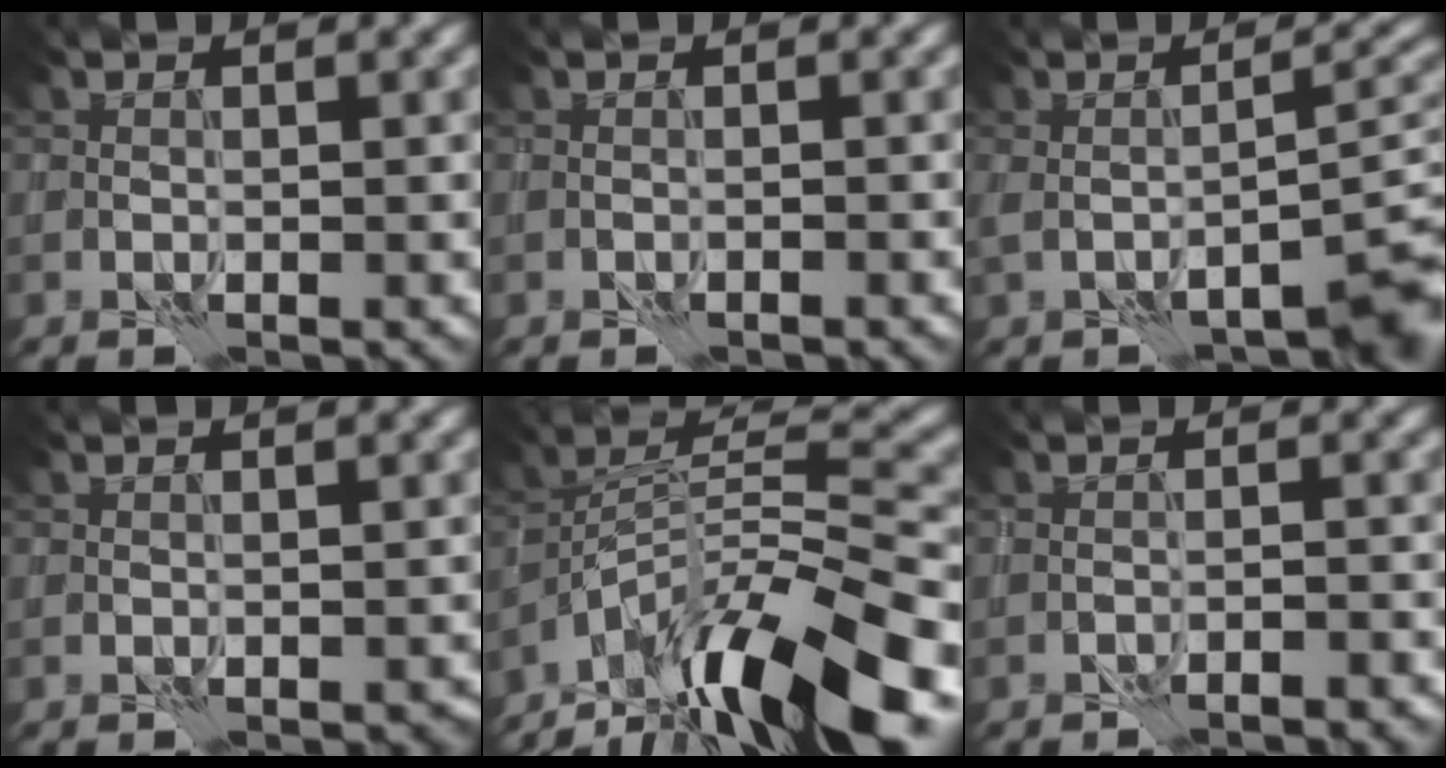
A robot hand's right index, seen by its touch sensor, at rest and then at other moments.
{"total": 0.7, "force": [-0.6, 0.2, 0.3], "torque": [-0.007, 0.000, -0.009]}
{"total": 5.9, "force": [-2.2, 1.9, 5.2], "torque": [-0.062, 0.000, -0.032]}
{"total": 0.6, "force": [-0.3, 0.4, 0.4], "torque": [-0.008, -0.005, 0.000]}
{"total": 14.2, "force": [-10.1, 3.6, 9.2], "torque": [-0.164, 0.020, -0.180]}
{"total": 2.2, "force": [-2.0, 0.2, 0.9], "torque": [-0.015, 0.009, -0.031]}